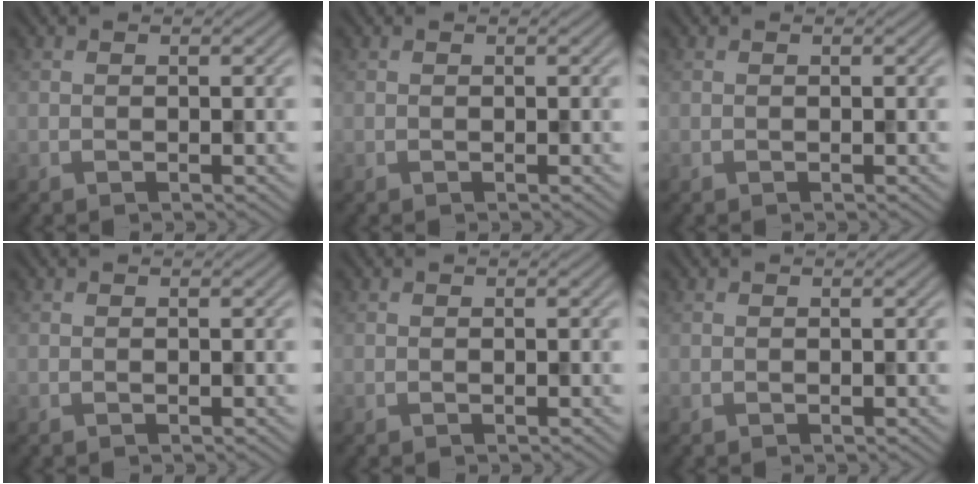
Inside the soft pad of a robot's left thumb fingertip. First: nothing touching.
{"total": 0.0}
{"total": 0.0}
{"total": 0.0}
{"total": 0.0}
{"total": 0.0}